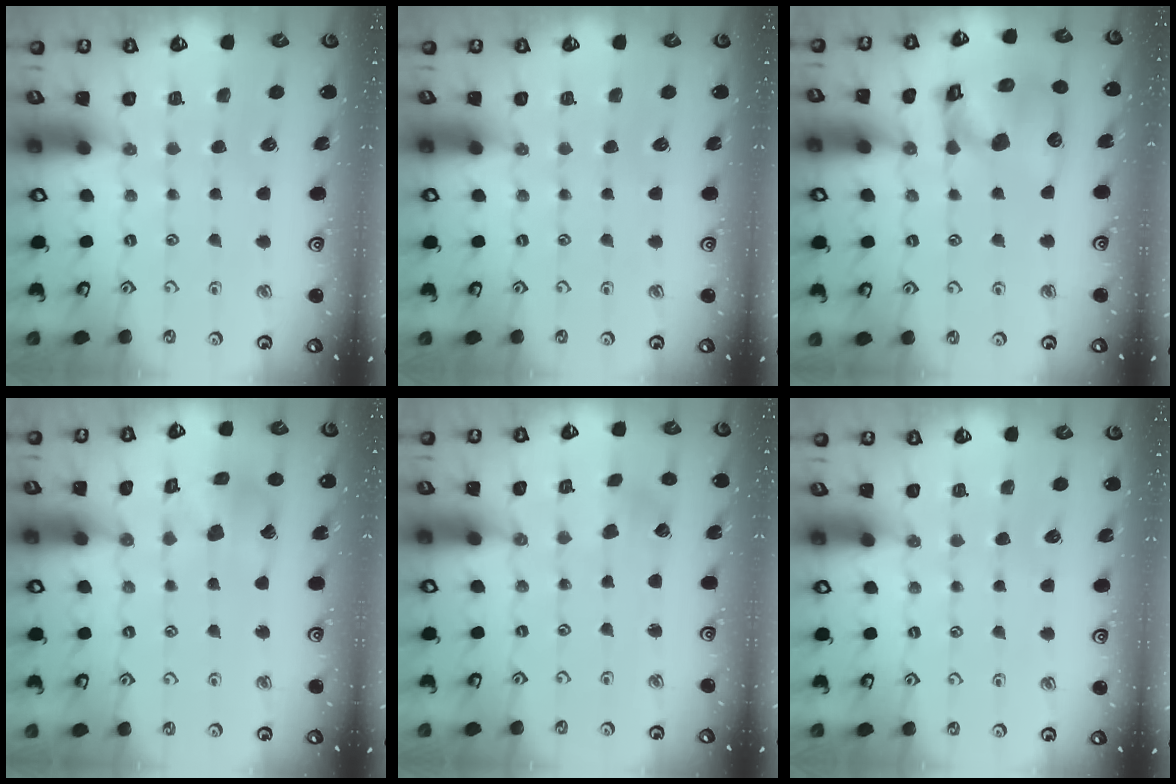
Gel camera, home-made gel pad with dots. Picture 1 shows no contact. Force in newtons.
{"total": 0.0}
{"total": 15.4, "press": 15.3, "slide": 2.0}
{"total": 11.2, "press": 11.1, "slide": 1.4}
{"total": 0.7, "press": 0.7, "slide": 0.0}
{"total": 0.0}